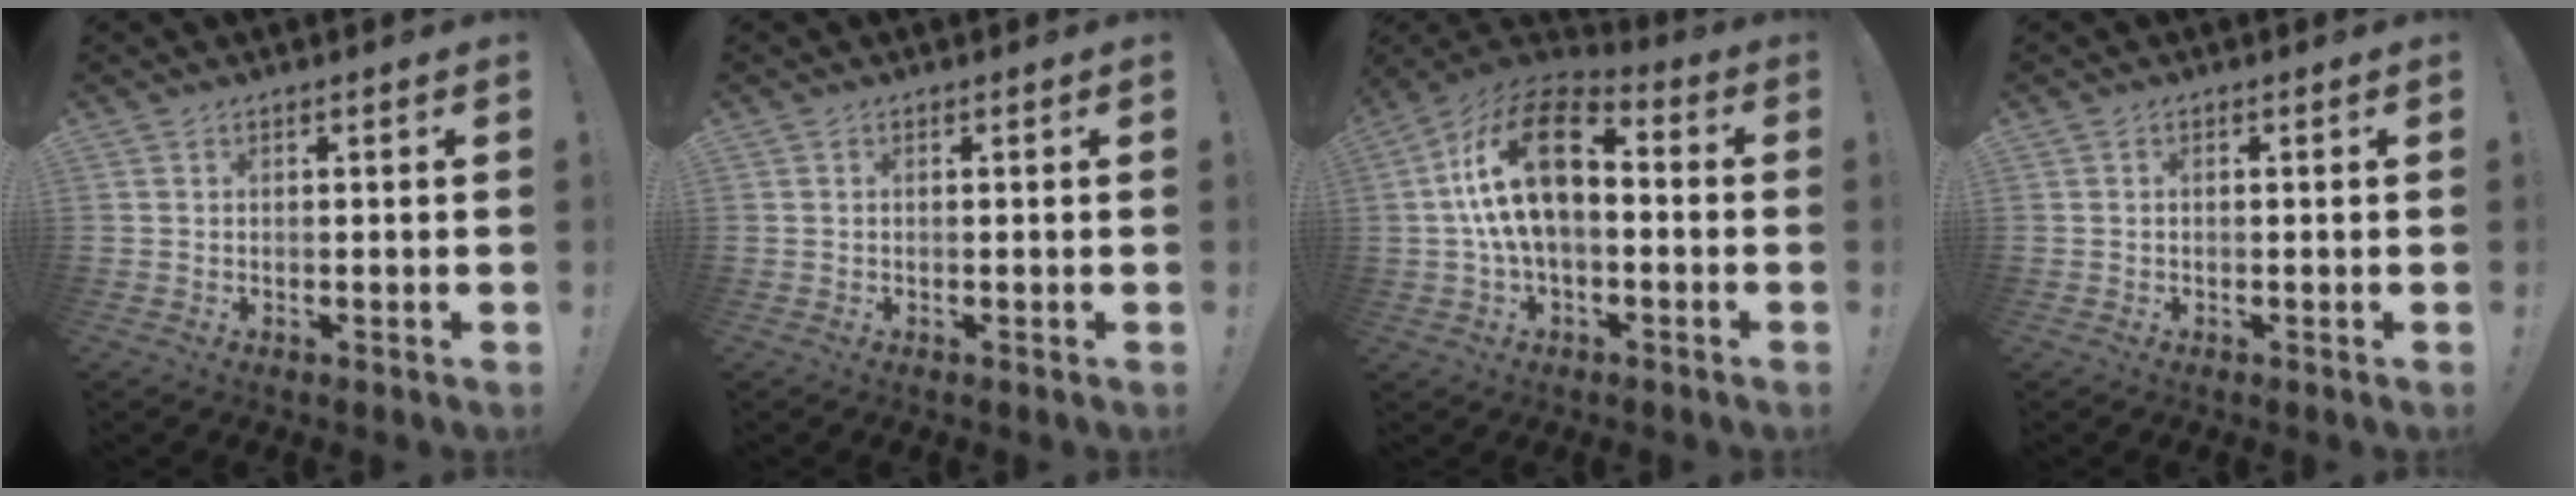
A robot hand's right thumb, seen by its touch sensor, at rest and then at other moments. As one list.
[{"total": 0.0}, {"total": 19.4, "force": [2.3, 11.1, 15.7], "torque": [-0.280, 0.013, 0.044]}, {"total": 0.5, "force": [-0.2, 0.0, 0.5], "torque": [-0.018, 0.003, -0.002]}]